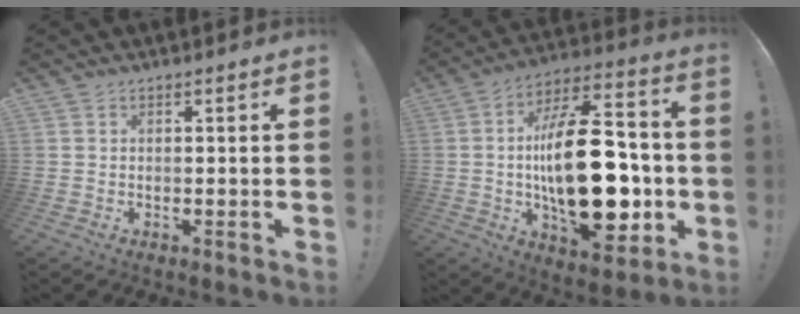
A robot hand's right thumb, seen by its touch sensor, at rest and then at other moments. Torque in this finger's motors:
{"motor_torque": [1.04, 1.51, 1.60, -1.17, 0.27]}